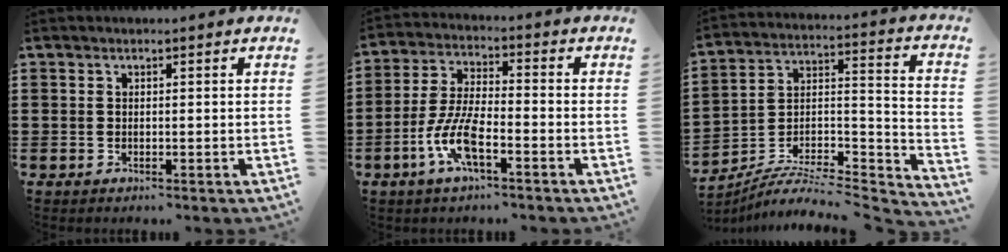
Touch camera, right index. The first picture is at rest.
{"total": 8.1, "force": [-3.8, 2.3, 6.8], "torque": [-0.161, -0.012, -0.075]}
{"total": 6.4, "force": [-5.5, 1.8, 2.9], "torque": [-0.050, -0.006, -0.110]}